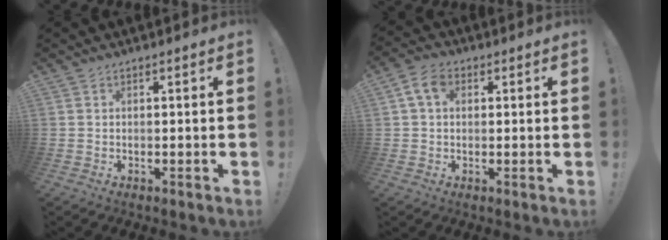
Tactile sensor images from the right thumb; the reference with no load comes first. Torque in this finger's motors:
{"motor_torque": [-0.19, 0.34, 0.15, -0.12, 0.20]}